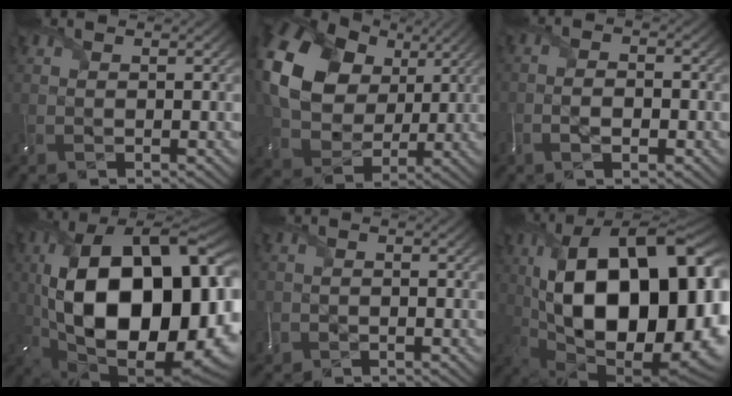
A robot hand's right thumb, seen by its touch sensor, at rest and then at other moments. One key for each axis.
{"total": 16.5, "fx": 4.2, "fy": 12.6, "fz": 9.9, "tx": -0.232, "ty": 0.017, "tz": 0.077}
{"total": 3.5, "fx": -1.8, "fy": 1.6, "fz": 2.5, "tx": -0.019, "ty": 0.001, "tz": -0.041}
{"total": 22.7, "fx": -0.8, "fy": 12.4, "fz": 19.1, "tx": -0.382, "ty": -0.041, "tz": 0.007}
{"total": 1.9, "fx": -1.3, "fy": 1.3, "fz": 0.4, "tx": 0.003, "ty": -0.009, "tz": -0.022}
{"total": 22.5, "fx": 1.4, "fy": 11.4, "fz": 19.4, "tx": -0.348, "ty": -0.005, "tz": 0.024}